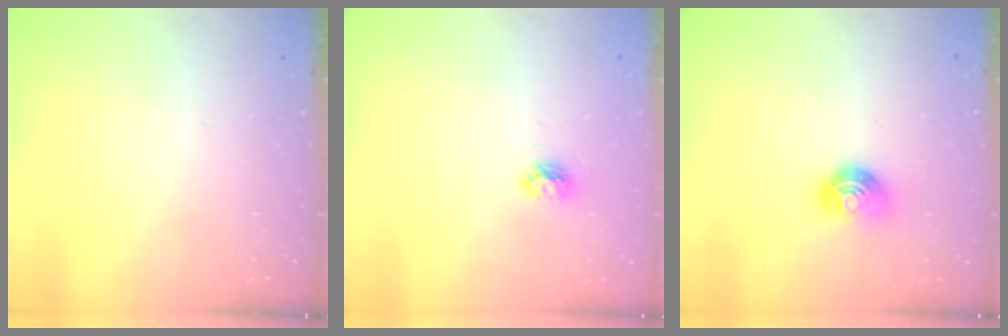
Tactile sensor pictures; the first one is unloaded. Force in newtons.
{"total": 3.8, "press": 3.8, "slide": 0.4}
{"total": 8.1, "press": 8.0, "slide": 1.1}